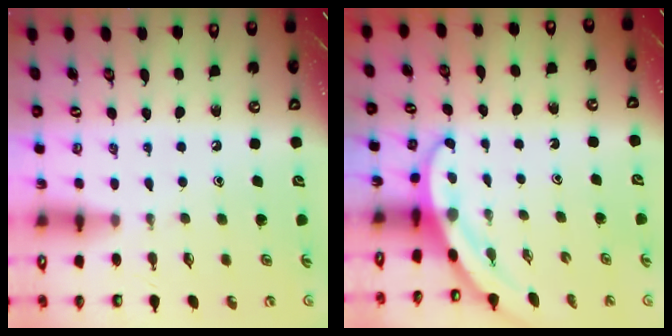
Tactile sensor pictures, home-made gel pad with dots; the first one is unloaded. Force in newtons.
{"total": 3.2, "press": 3.2, "slide": 0.2}